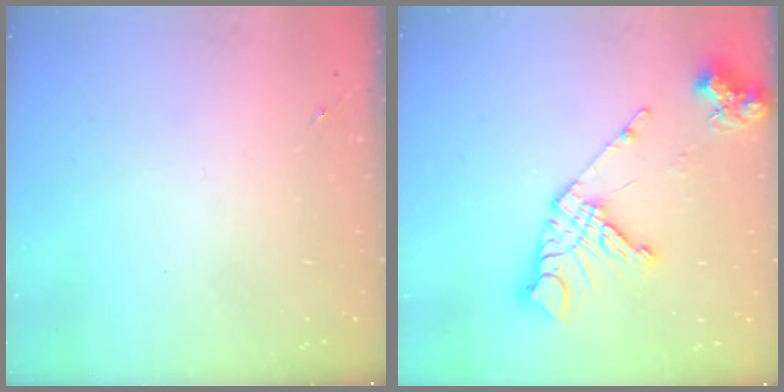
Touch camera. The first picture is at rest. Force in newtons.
{"total": 16.8, "press": 16.7, "slide": 2.2}